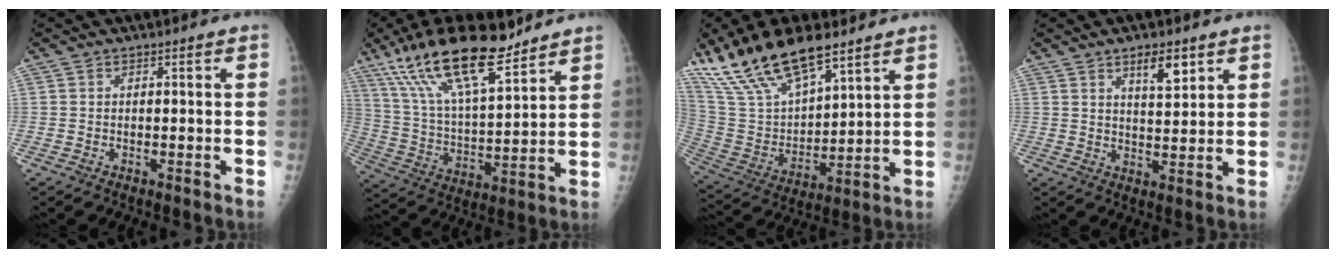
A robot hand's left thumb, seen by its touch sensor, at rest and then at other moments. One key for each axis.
{"total": 21.0, "fx": 14.7, "fy": 5.9, "fz": 13.8, "tx": -0.230, "ty": -0.053, "tz": 0.269}
{"total": 20.8, "fx": 15.1, "fy": 7.6, "fz": 12.0, "tx": -0.208, "ty": -0.050, "tz": 0.293}
{"total": 6.3, "fx": 3.7, "fy": 2.2, "fz": 4.6, "tx": -0.062, "ty": -0.026, "tz": 0.060}